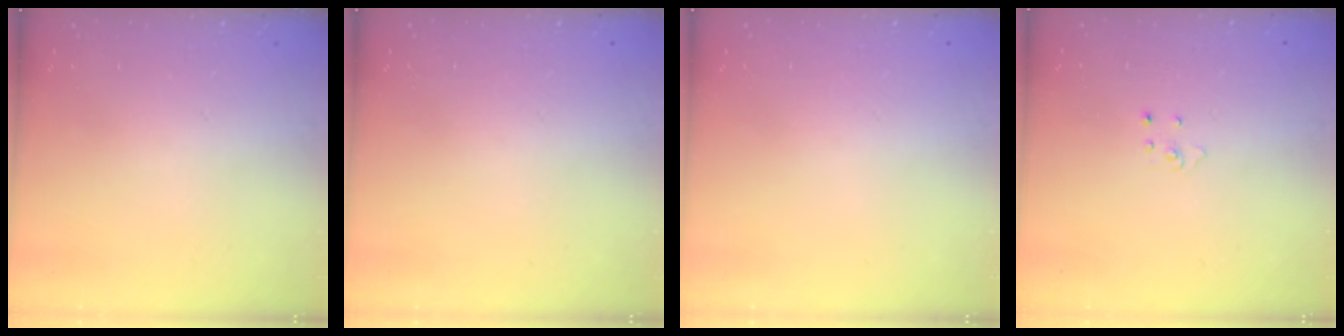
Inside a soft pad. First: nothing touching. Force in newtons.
{"total": 0.0}
{"total": 0.0}
{"total": 3.0, "press": 2.9, "slide": 0.3}